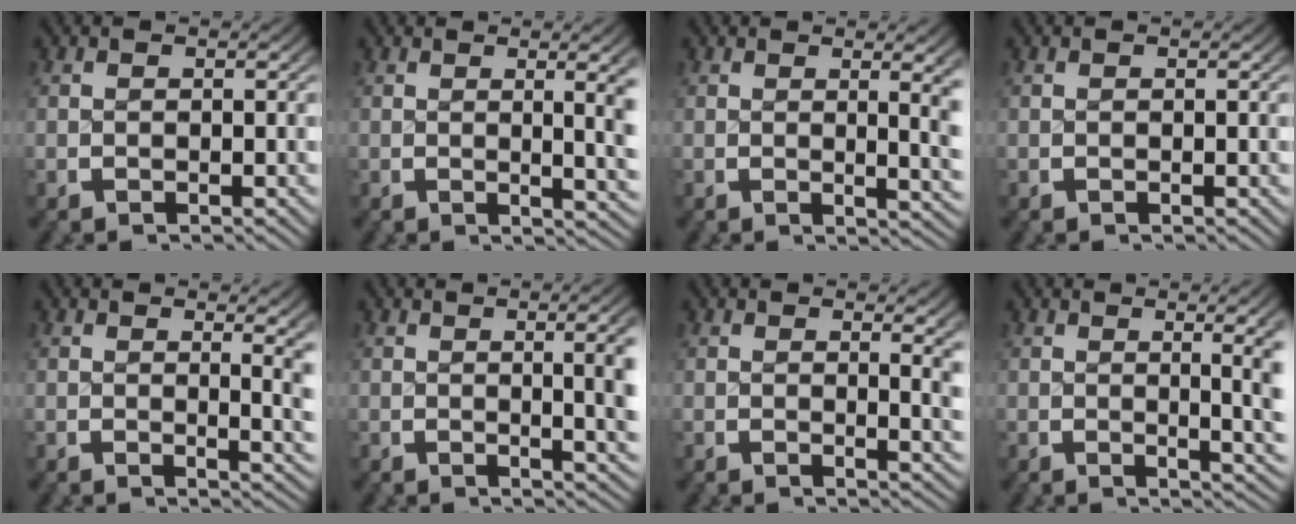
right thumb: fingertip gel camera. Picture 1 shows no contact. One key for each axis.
{"total": 4.4, "fx": 0.6, "fy": 1.1, "fz": 4.2, "tx": -0.045, "ty": 0.000, "tz": 0.009}
{"total": 3.9, "fx": 0.8, "fy": 0.9, "fz": 3.7, "tx": -0.042, "ty": -0.004, "tz": 0.013}
{"total": 0.0}
{"total": 3.6, "fx": 0.9, "fy": 0.9, "fz": 3.4, "tx": -0.034, "ty": -0.007, "tz": 0.014}
{"total": 5.7, "fx": 0.5, "fy": 2.0, "fz": 5.4, "tx": -0.053, "ty": 0.005, "tz": 0.004}
{"total": 2.8, "fx": 0.9, "fy": 0.6, "fz": 2.6, "tx": -0.027, "ty": -0.007, "tz": 0.014}
{"total": 4.8, "fx": 0.4, "fy": 1.5, "fz": 4.5, "tx": -0.054, "ty": 0.000, "tz": 0.007}